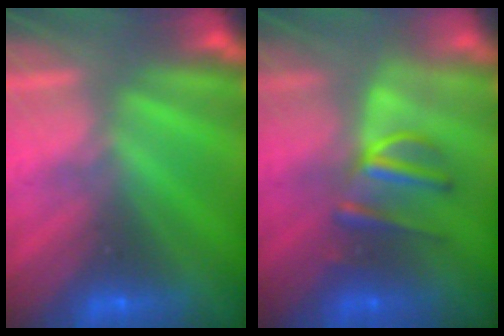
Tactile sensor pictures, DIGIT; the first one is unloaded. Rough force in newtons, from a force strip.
{"total": 2.9}